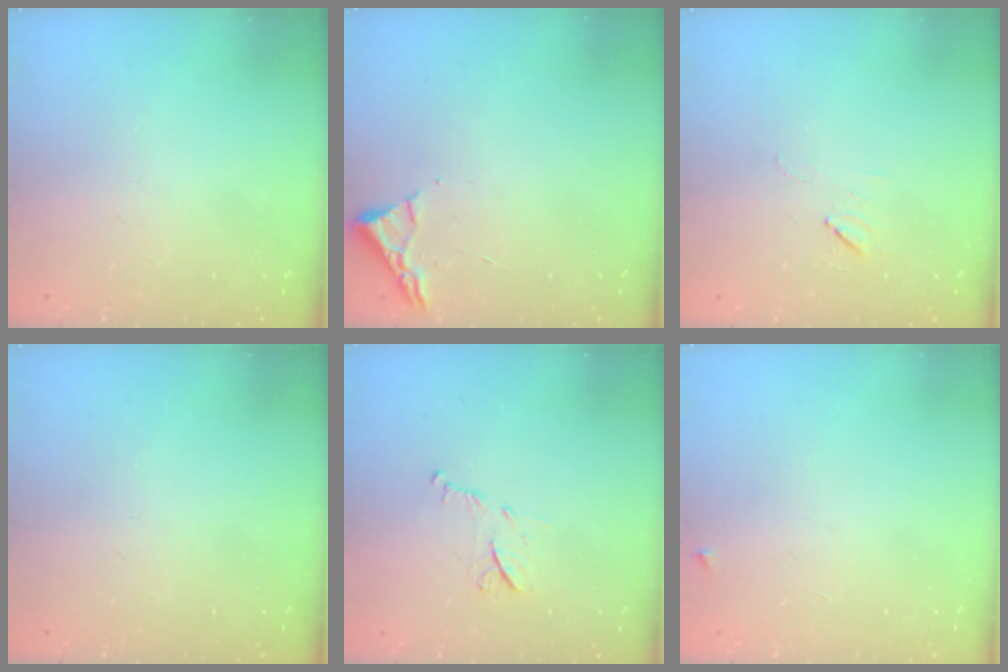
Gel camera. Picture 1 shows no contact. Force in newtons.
{"total": 3.0, "press": 2.9, "slide": 0.4}
{"total": 5.4, "press": 5.3, "slide": 1.0}
{"total": 0.0}
{"total": 7.5, "press": 7.4, "slide": 0.3}
{"total": 2.5, "press": 2.4, "slide": 0.4}